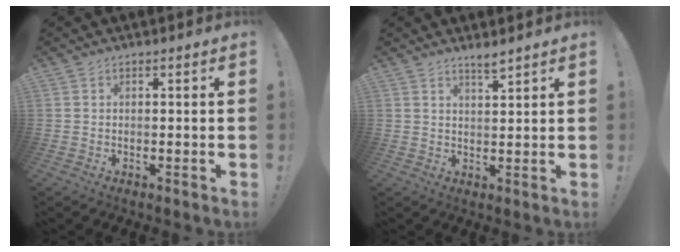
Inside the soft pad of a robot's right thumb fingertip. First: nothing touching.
{"total": 3.2, "force": [2.7, 0.1, 1.7], "torque": [-0.025, -0.019, 0.044]}